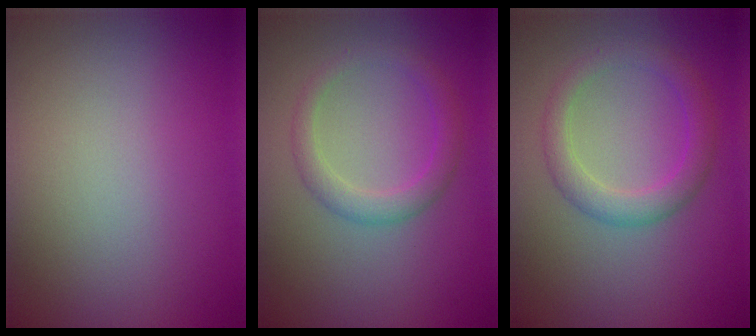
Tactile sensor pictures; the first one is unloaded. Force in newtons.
{"total": 2.4, "press": 2.4, "slide": 0.1}
{"total": 3.0, "press": 3.0, "slide": 0.1}